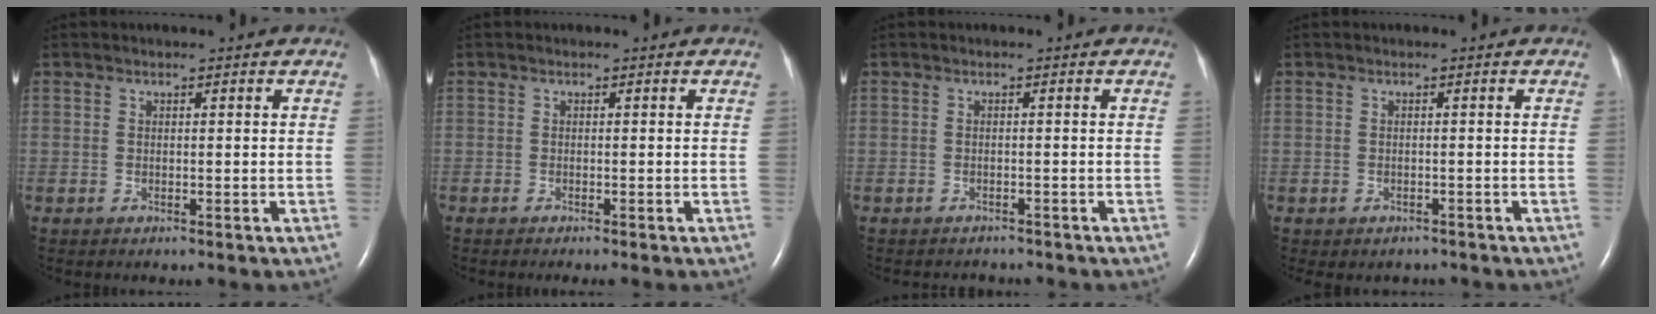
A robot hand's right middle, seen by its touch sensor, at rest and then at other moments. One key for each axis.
{"total": 1.1, "fx": -0.9, "fy": 0.0, "fz": 0.6, "tx": -0.009, "ty": -0.002, "tz": -0.010}
{"total": 3.2, "fx": -3.0, "fy": 1.1, "fz": 0.5, "tx": -0.007, "ty": -0.003, "tz": -0.036}
{"total": 2.1, "fx": -1.7, "fy": 1.2, "fz": 0.3, "tx": -0.007, "ty": 0.002, "tz": -0.021}